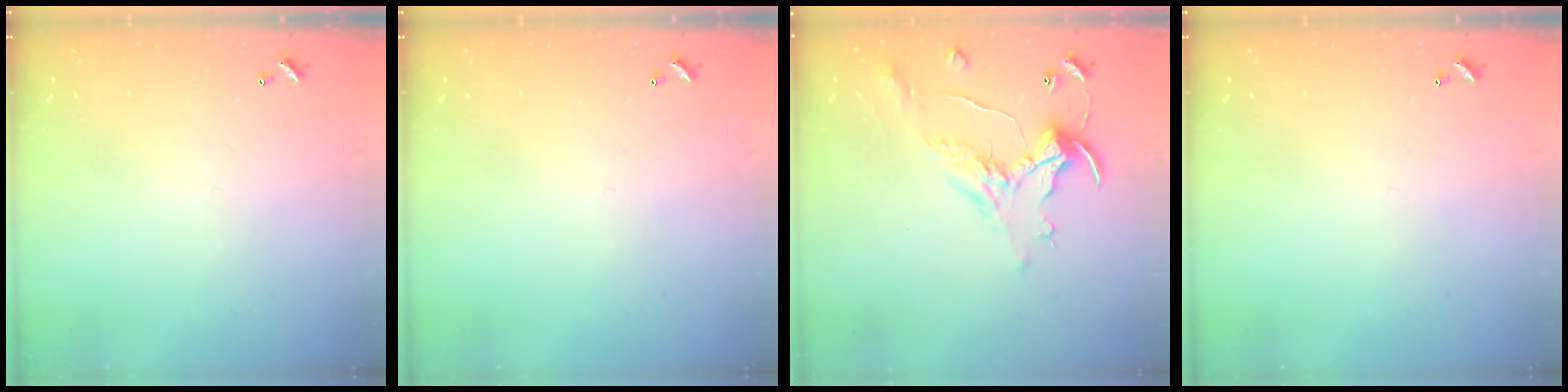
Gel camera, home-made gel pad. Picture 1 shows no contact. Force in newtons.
{"total": 0.0}
{"total": 1.1, "press": 0.8, "slide": 0.9}
{"total": 0.0}